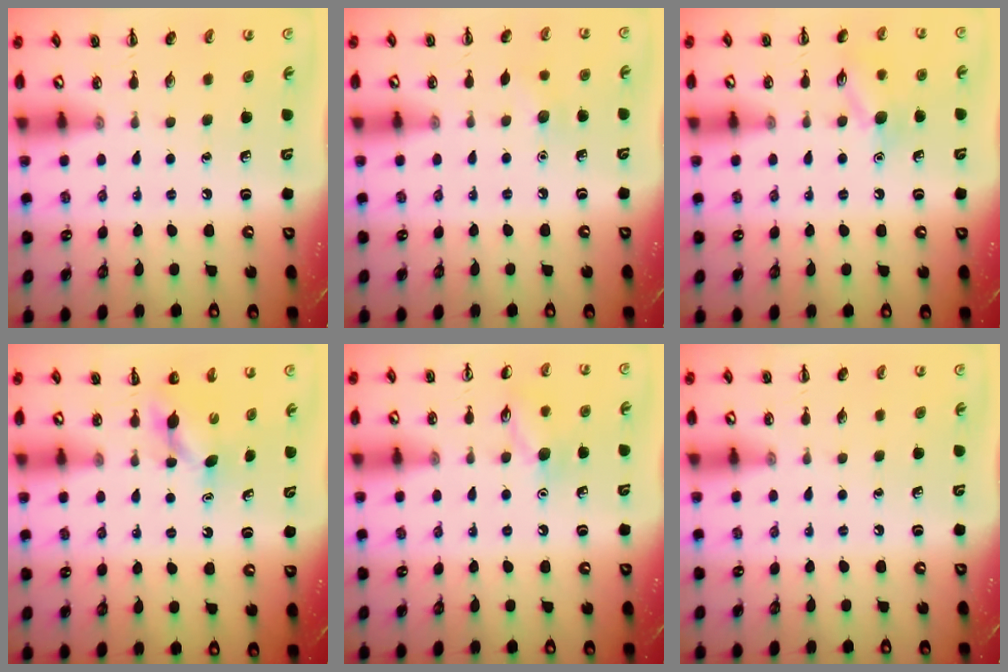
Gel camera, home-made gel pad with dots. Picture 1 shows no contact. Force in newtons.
{"total": 6.1, "press": 5.8, "slide": 1.7}
{"total": 9.7, "press": 9.6, "slide": 0.7}
{"total": 4.0, "press": 3.9, "slide": 1.0}
{"total": 8.6, "press": 8.5, "slide": 0.9}
{"total": 0.0}